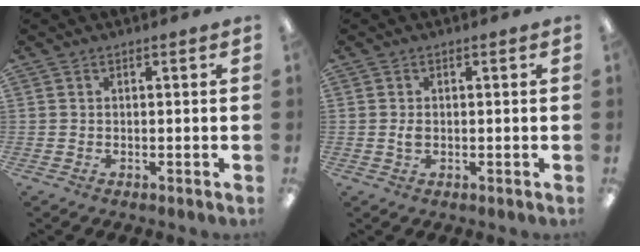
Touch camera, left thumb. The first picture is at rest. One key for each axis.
{"total": 1.6, "fx": 0.0, "fy": 1.0, "fz": 1.3, "tx": -0.025, "ty": 0.000, "tz": -0.001}